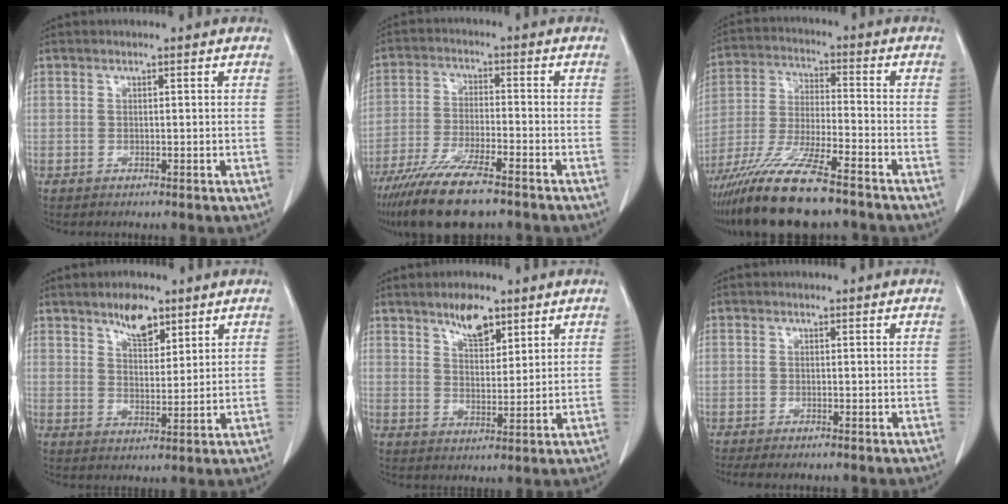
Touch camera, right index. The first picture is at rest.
{"total": 12.2, "force": [-9.1, 2.0, 7.9], "torque": [-0.145, -0.030, -0.158]}
{"total": 16.0, "force": [-12.2, 1.5, 10.1], "torque": [-0.211, -0.041, -0.221]}
{"total": 5.5, "force": [3.9, 2.2, 3.3], "torque": [-0.056, 0.000, 0.070]}
{"total": 5.6, "force": [3.9, 2.0, 3.4], "torque": [-0.060, 0.000, 0.071]}
{"total": 3.4, "force": [-2.9, 0.6, 1.7], "torque": [-0.019, -0.008, -0.040]}